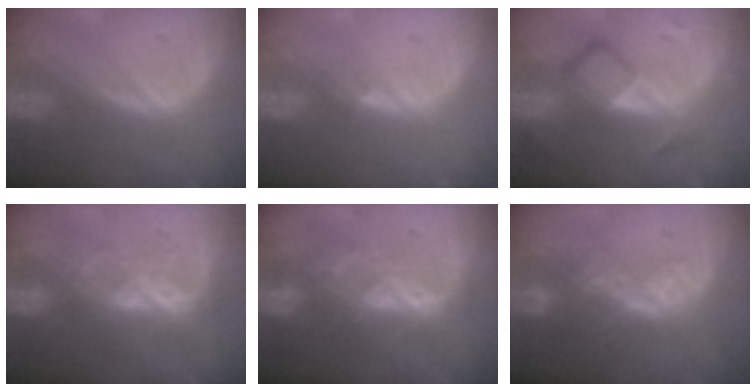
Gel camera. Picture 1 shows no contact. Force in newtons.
{"total": 1.2, "press": 0.9, "slide": 0.9}
{"total": 6.9, "press": 5.9, "slide": 3.6}
{"total": 7.1, "press": 6.0, "slide": 3.7}
{"total": 6.9, "press": 6.7, "slide": 1.7}
{"total": 6.5, "press": 5.7, "slide": 3.2}